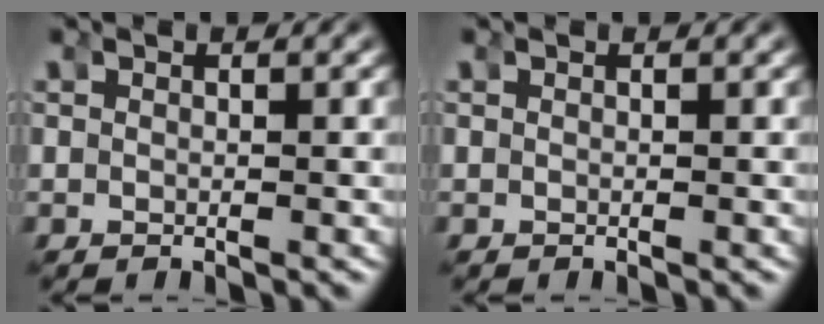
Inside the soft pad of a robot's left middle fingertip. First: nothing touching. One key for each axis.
{"total": 0.0}